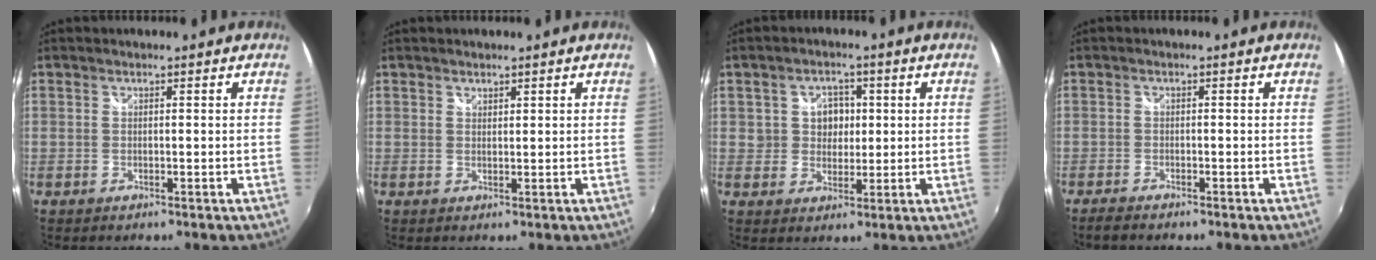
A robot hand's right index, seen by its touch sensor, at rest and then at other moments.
{"total": 0.9, "force": [0.8, 0.4, 0.0], "torque": [0.001, 0.001, 0.014]}
{"total": 5.2, "force": [1.0, 4.7, 2.1], "torque": [-0.029, 0.012, 0.019]}
{"total": 2.6, "force": [-2.4, 0.5, 0.9], "torque": [-0.029, -0.012, -0.047]}